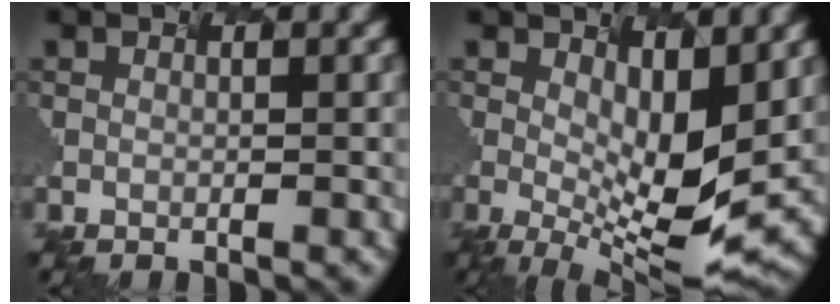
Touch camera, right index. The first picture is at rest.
{"total": 5.7, "force": [0.1, 1.0, 5.6], "torque": [-0.124, -0.027, 0.034]}